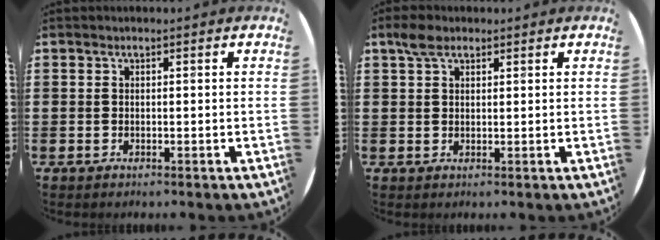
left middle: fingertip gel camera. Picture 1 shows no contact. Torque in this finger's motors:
{"motor_torque": [0.73, -0.57, 0.07, 0.02]}